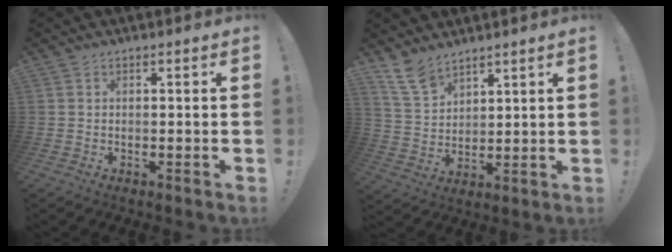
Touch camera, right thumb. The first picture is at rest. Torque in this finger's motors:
{"motor_torque": [0.18, 0.06, -0.25, 0.30, -0.03]}